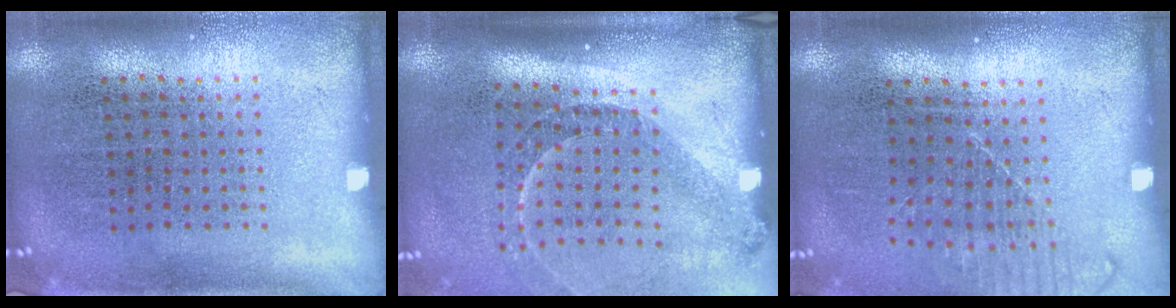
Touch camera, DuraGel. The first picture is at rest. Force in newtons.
{"total": 1.6, "press": 1.3, "slide": 0.9}
{"total": 1.2, "press": 1.0, "slide": 0.6}